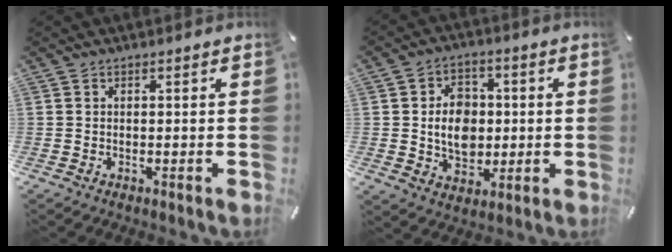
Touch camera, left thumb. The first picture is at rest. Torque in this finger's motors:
{"motor_torque": [-0.20, 0.43, 0.89, -0.24, 0.29]}